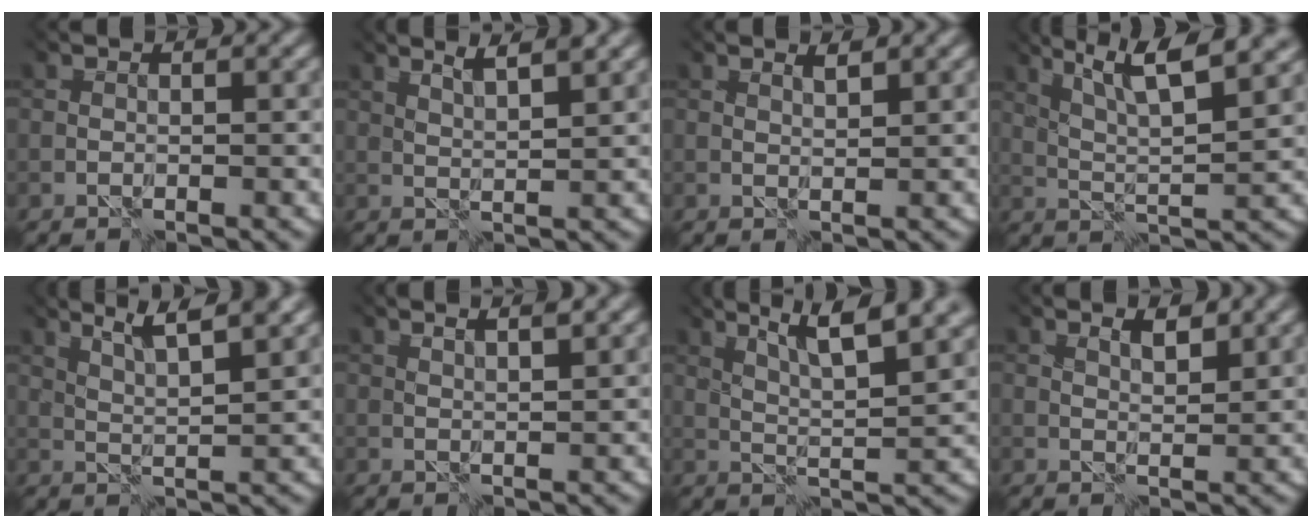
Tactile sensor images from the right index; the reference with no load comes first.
{"total": 2.6, "force": [2.2, -0.3, 1.4], "torque": [-0.019, 0.010, 0.040]}
{"total": 1.2, "force": [1.0, -0.5, -0.1], "torque": [-0.003, -0.004, 0.027]}
{"total": 8.5, "force": [5.7, 0.8, 6.3], "torque": [-0.103, 0.024, 0.091]}
{"total": 4.8, "force": [3.9, 0.2, 2.9], "torque": [-0.040, 0.019, 0.057]}
{"total": 2.5, "force": [2.4, -0.2, 0.7], "torque": [-0.003, 0.008, 0.033]}
{"total": 7.4, "force": [4.8, 0.5, 5.6], "torque": [-0.077, 0.019, 0.079]}
{"total": 1.4, "force": [1.3, -0.5, 0.4], "torque": [-0.015, -0.005, 0.035]}